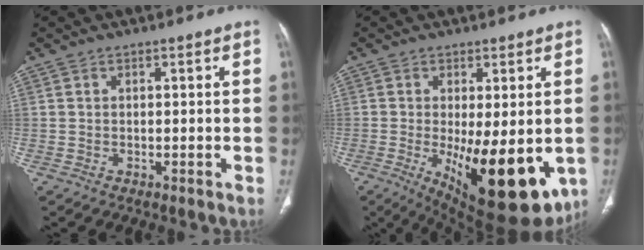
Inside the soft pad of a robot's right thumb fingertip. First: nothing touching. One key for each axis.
{"total": 18.0, "fx": -4.2, "fy": 6.8, "fz": 16.2, "tx": -0.205, "ty": -0.030, "tz": -0.037}